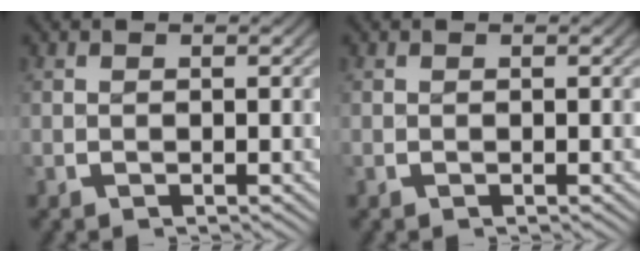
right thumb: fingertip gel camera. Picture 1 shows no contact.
{"total": 0.0}